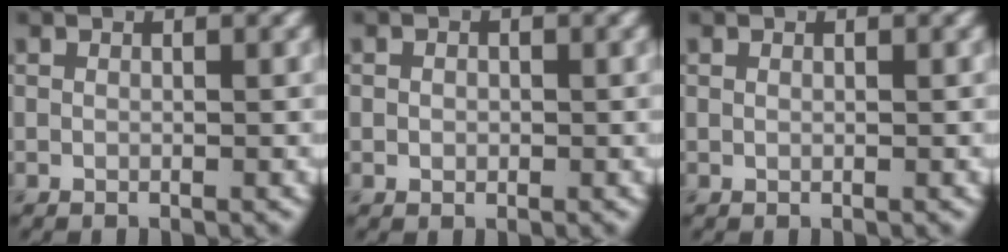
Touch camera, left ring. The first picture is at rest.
{"total": 0.8, "force": [0.0, 0.7, 0.4], "torque": [-0.004, -0.001, -0.002]}
{"total": 0.0}